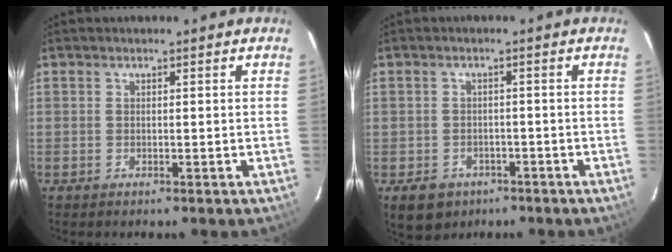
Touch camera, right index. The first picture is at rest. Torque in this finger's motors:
{"motor_torque": [-0.34, 0.25, -0.48, -0.21]}